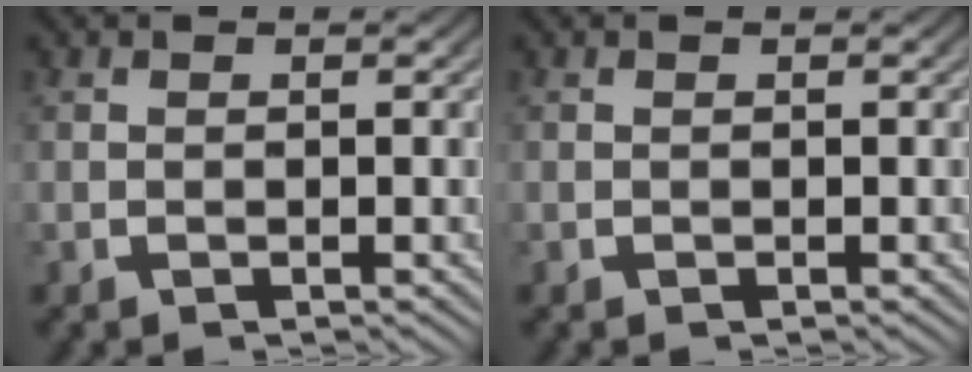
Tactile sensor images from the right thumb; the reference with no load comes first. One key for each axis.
{"total": 0.0}